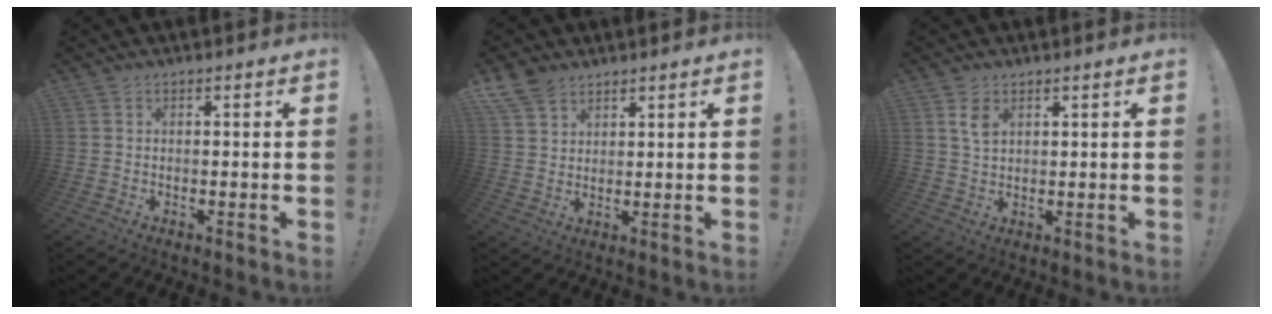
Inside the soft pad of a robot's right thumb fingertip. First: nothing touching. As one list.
[{"total": 6.8, "force": [5.0, 4.0, 2.2], "torque": [-0.048, -0.023, 0.100]}, {"total": 4.2, "force": [2.0, 2.3, 2.9], "torque": [-0.045, -0.007, 0.035]}]